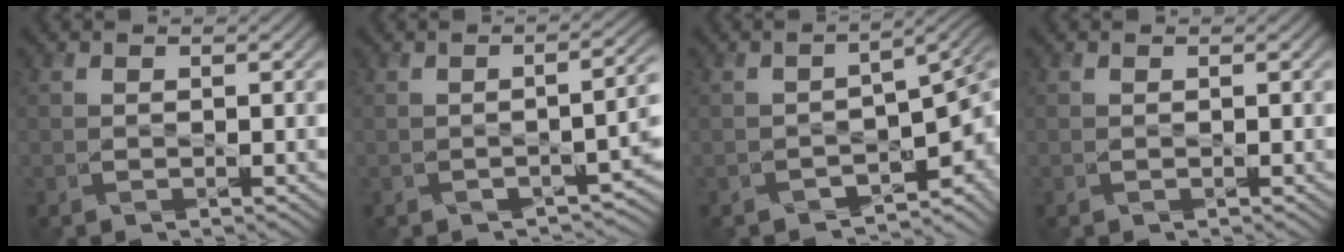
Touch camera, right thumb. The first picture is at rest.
{"total": 4.8, "force": [-2.1, 1.7, 4.0], "torque": [-0.048, -0.011, -0.027]}
{"total": 7.3, "force": [-3.7, 3.2, 5.4], "torque": [-0.069, -0.027, -0.050]}
{"total": 0.0}